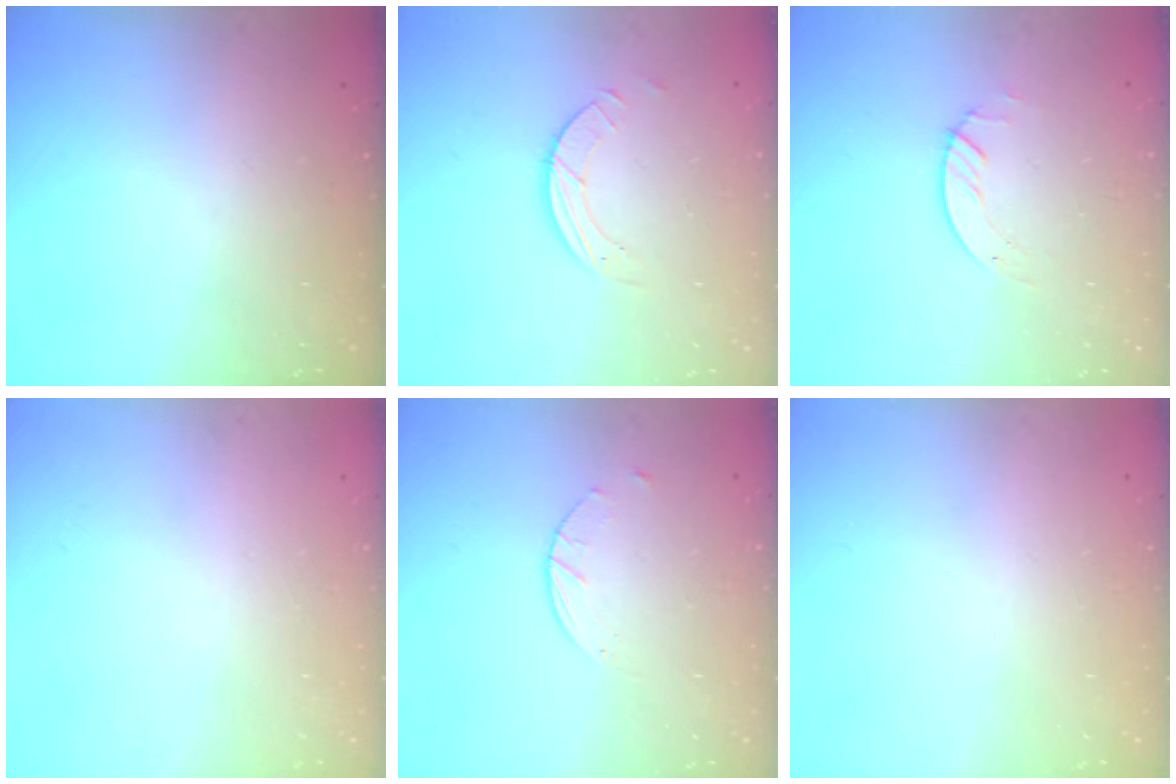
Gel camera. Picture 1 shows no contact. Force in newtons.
{"total": 3.2, "press": 3.1, "slide": 0.3}
{"total": 1.3, "press": 1.2, "slide": 0.1}
{"total": 0.0}
{"total": 2.6, "press": 2.6, "slide": 0.4}
{"total": 0.0}